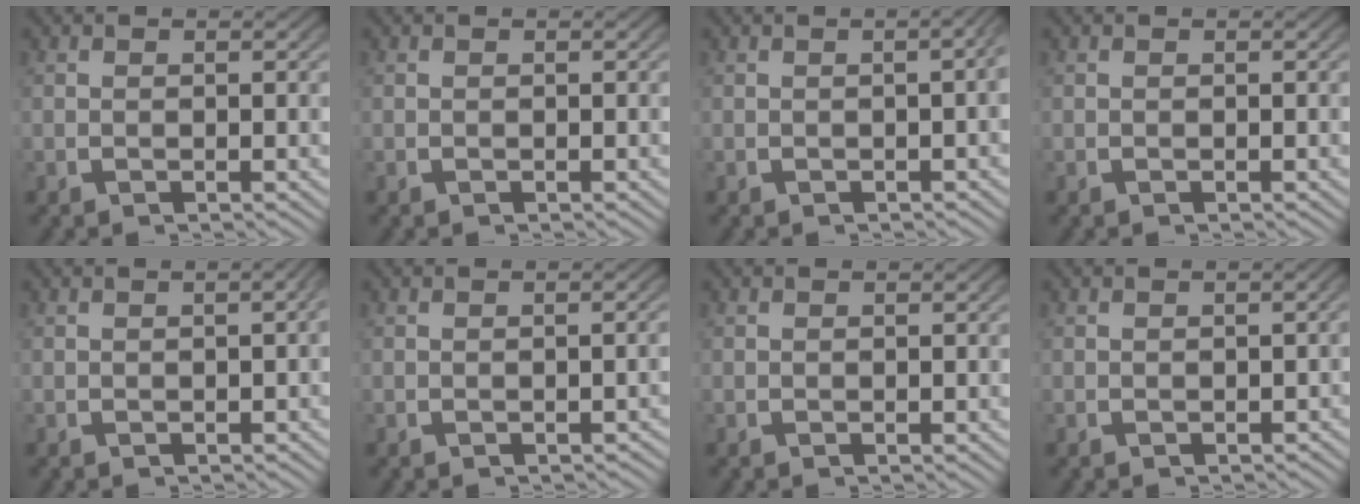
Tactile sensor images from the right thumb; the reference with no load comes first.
{"total": 0.0}
{"total": 2.7, "force": [-0.3, 0.8, 2.6], "torque": [-0.028, 0.010, -0.006]}
{"total": 0.0}
{"total": 1.4, "force": [-0.5, 0.4, 1.2], "torque": [-0.015, 0.002, -0.006]}
{"total": 1.0, "force": [-0.9, 0.1, 0.5], "torque": [-0.007, 0.000, -0.010]}
{"total": 0.0}
{"total": 1.0, "force": [-0.7, 0.4, 0.5], "torque": [-0.005, -0.003, -0.010]}